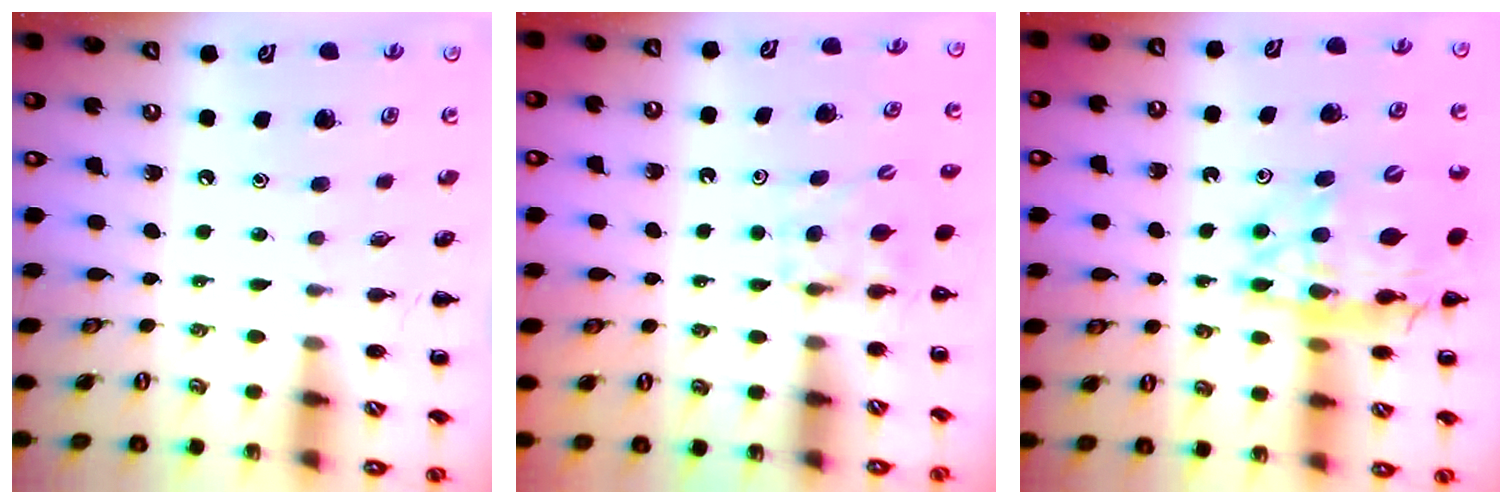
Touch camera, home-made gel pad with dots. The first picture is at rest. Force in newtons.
{"total": 3.5, "press": 3.4, "slide": 1.1}
{"total": 18.6, "press": 18.0, "slide": 4.4}